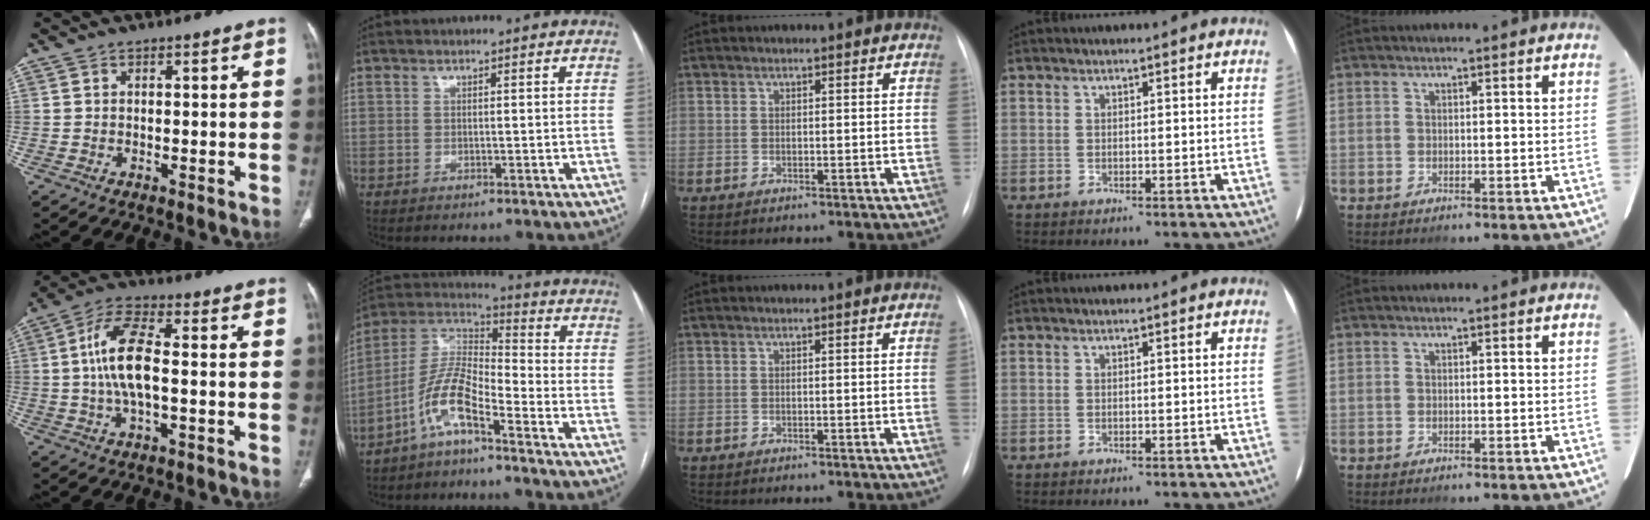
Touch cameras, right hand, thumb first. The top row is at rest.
{"thumb": {"total": 11.0, "force": [-0.1, 4.3, 10.1], "torque": [-0.210, 0.019, -0.007]}, "index": {"total": 9.1, "force": [-5.5, 2.0, 7.0], "torque": [-0.159, 0.016, -0.114]}, "middle": {"total": 0.7, "force": [-0.2, -0.2, 0.7], "torque": [-0.008, 0.001, 0.000]}}